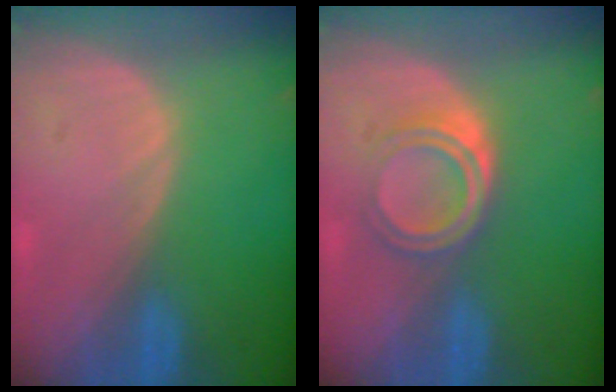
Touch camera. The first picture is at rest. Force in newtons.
{"total": 5.1, "press": 4.5, "slide": 2.5}